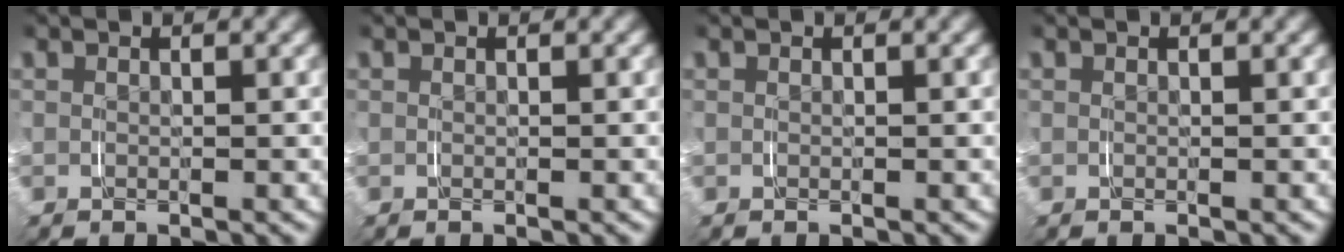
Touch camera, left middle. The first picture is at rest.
{"total": 0.0}
{"total": 0.0}
{"total": 0.0}